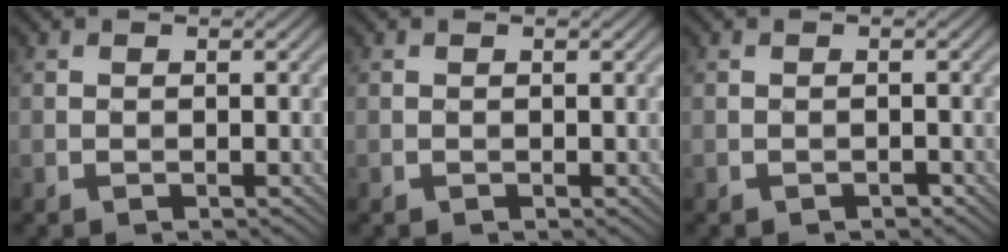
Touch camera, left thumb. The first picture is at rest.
{"total": 0.0}
{"total": 0.5, "force": [-0.5, 0.2, 0.1], "torque": [0.000, -0.001, -0.010]}